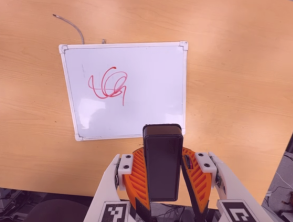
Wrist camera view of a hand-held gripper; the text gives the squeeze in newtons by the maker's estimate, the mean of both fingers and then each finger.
{"total": 7.8, "left": 7.1, "right": 8.4}